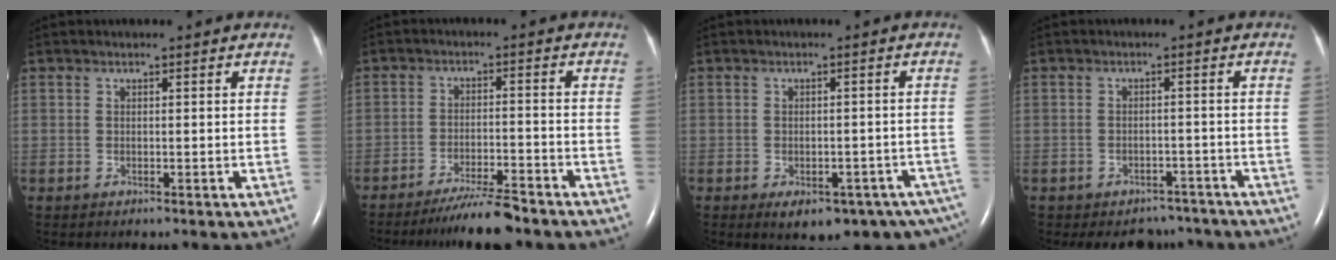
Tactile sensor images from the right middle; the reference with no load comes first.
{"total": 6.6, "force": [-5.8, 0.1, 3.3], "torque": [-0.058, -0.019, -0.099]}
{"total": 13.0, "force": [-8.8, 6.7, 7.0], "torque": [-0.071, 0.003, -0.095]}
{"total": 5.7, "force": [-5.0, 2.7, 0.4], "torque": [0.001, 0.011, -0.059]}